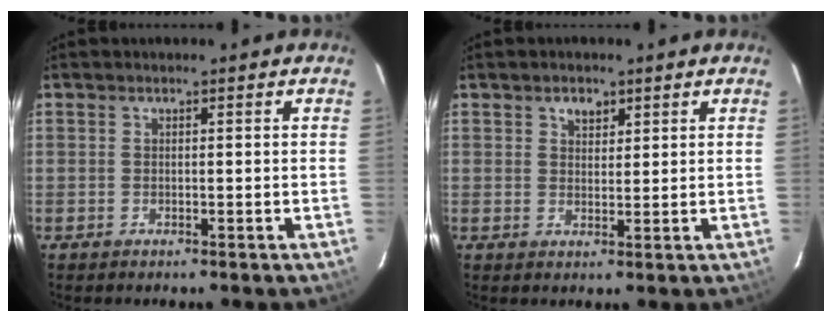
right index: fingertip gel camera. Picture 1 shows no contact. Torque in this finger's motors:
{"motor_torque": [0.04, 0.01, 0.08, 0.03]}